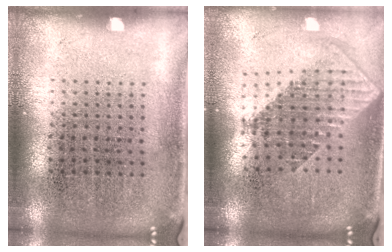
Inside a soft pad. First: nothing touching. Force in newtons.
{"total": 1.8, "press": 1.5, "slide": 1.0}